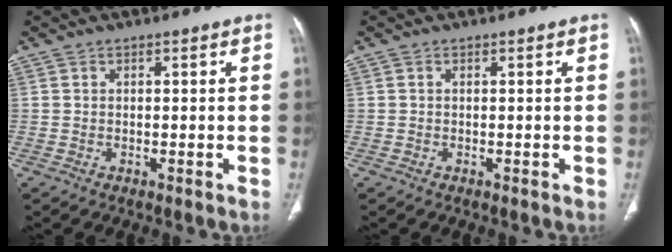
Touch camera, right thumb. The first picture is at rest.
{"total": 0.0}